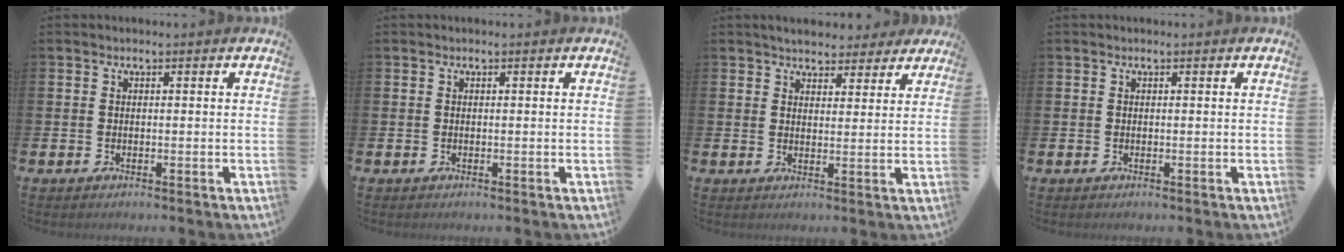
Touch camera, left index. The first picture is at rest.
{"total": 0.0}
{"total": 4.9, "force": [4.6, 1.3, 0.6], "torque": [-0.022, -0.025, 0.082]}
{"total": 0.0}